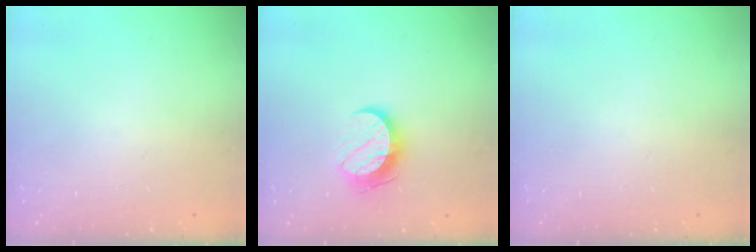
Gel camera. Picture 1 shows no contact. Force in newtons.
{"total": 9.4, "press": 9.4, "slide": 0.2}
{"total": 0.0}